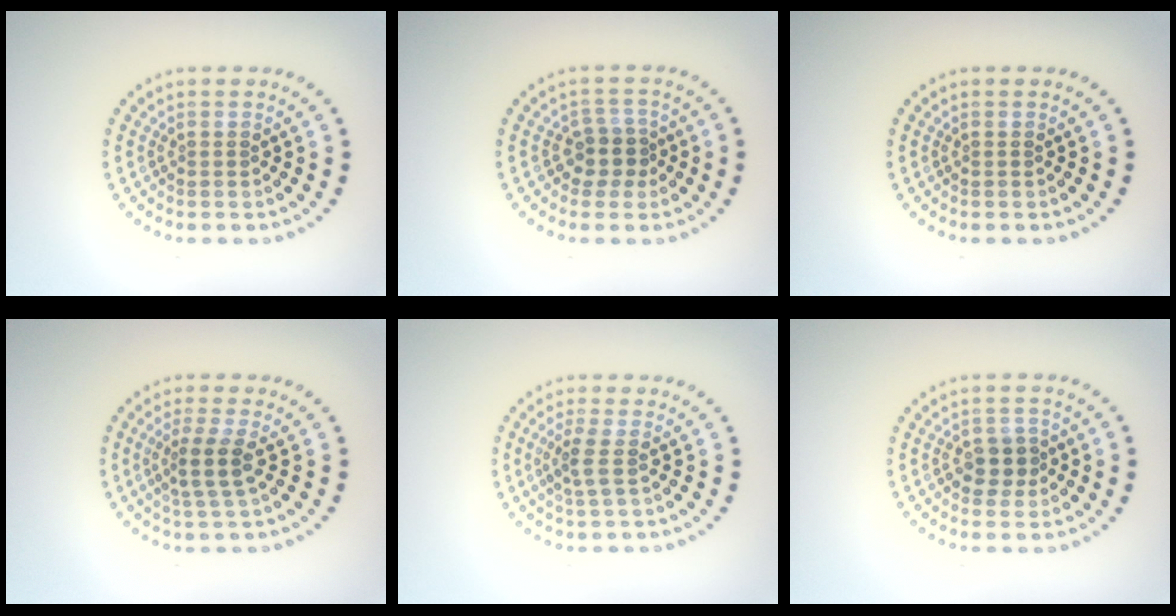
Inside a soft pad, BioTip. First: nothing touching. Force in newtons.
{"total": 2.5, "press": 2.1, "slide": 1.3}
{"total": 0.0}
{"total": 2.5, "press": 2.0, "slide": 1.6}
{"total": 1.9, "press": 1.4, "slide": 1.2}
{"total": 2.4, "press": 2.2, "slide": 0.8}